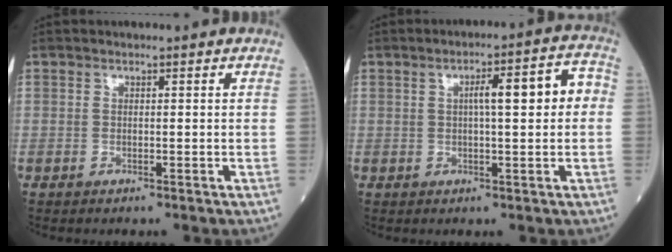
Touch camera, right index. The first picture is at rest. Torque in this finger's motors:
{"motor_torque": [1.13, 0.25, 0.16, 0.10]}